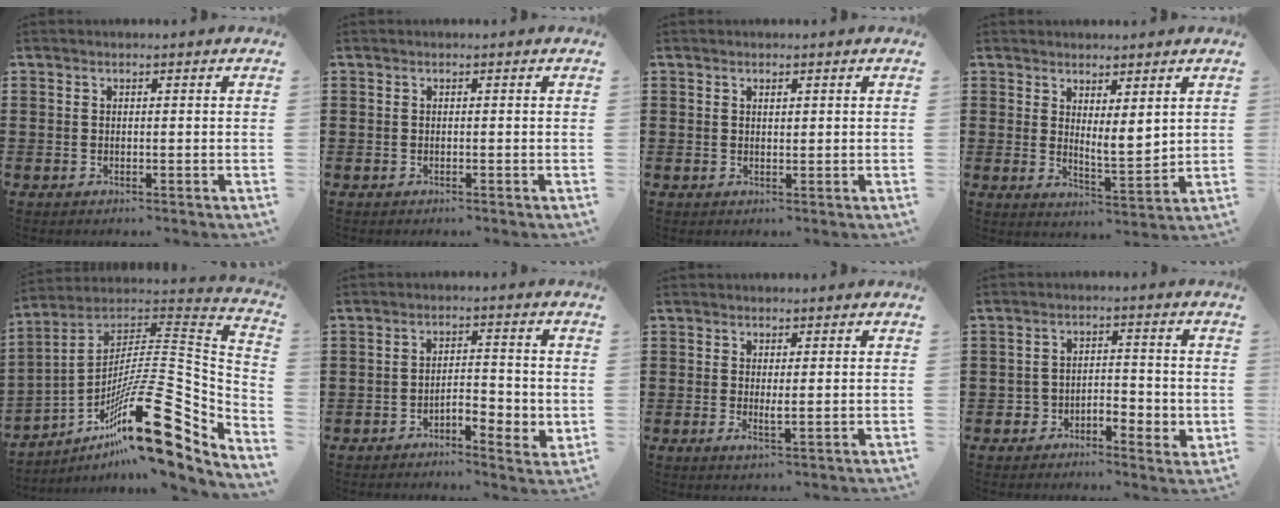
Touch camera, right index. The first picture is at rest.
{"total": 0.0}
{"total": 0.6, "force": [0.3, 0.2, 0.5], "torque": [-0.010, 0.001, 0.007]}
{"total": 3.8, "force": [2.9, 1.0, 2.3], "torque": [-0.045, -0.012, 0.052]}
{"total": 22.7, "force": [-10.9, 6.0, 19.0], "torque": [-0.312, 0.016, -0.192]}
{"total": 3.7, "force": [-2.0, 1.4, 2.7], "torque": [-0.048, 0.006, -0.038]}
{"total": 1.8, "force": [0.3, 0.1, 1.7], "torque": [-0.035, -0.003, 0.005]}
{"total": 3.1, "force": [-1.9, 1.9, 1.5], "torque": [-0.032, 0.006, -0.040]}